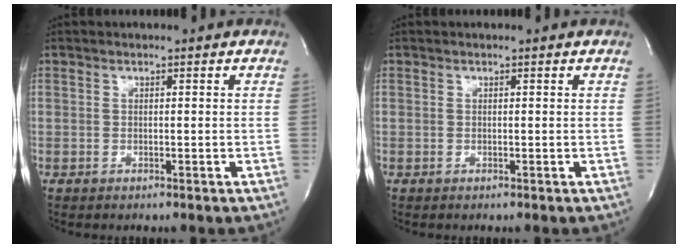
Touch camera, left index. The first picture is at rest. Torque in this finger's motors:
{"motor_torque": [-0.01, 0.00, 0.00, 0.00]}